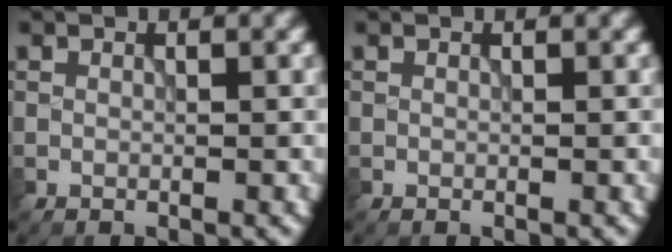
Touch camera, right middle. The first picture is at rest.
{"total": 0.0}